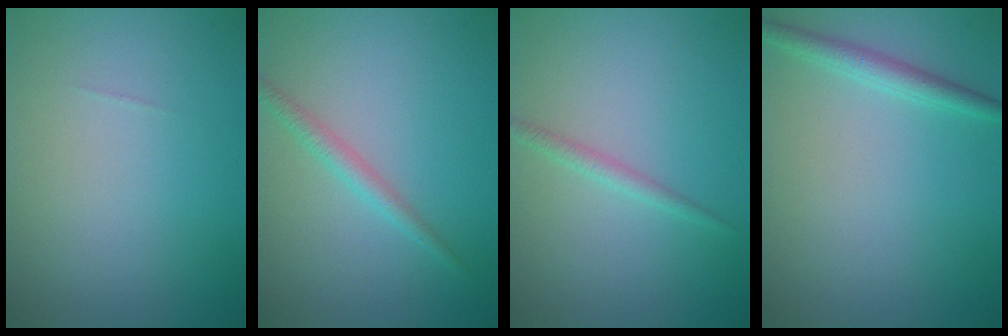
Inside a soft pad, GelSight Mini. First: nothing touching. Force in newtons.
{"total": 1.6, "press": 1.6, "slide": 0.1}
{"total": 1.2, "press": 1.2, "slide": 0.0}
{"total": 1.9, "press": 1.9, "slide": 0.2}